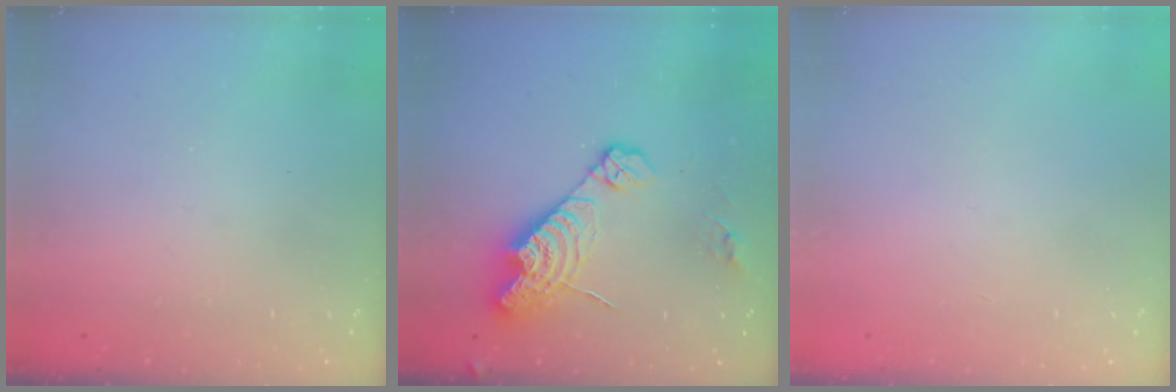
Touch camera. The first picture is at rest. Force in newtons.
{"total": 13.9, "press": 13.8, "slide": 1.3}
{"total": 0.0}